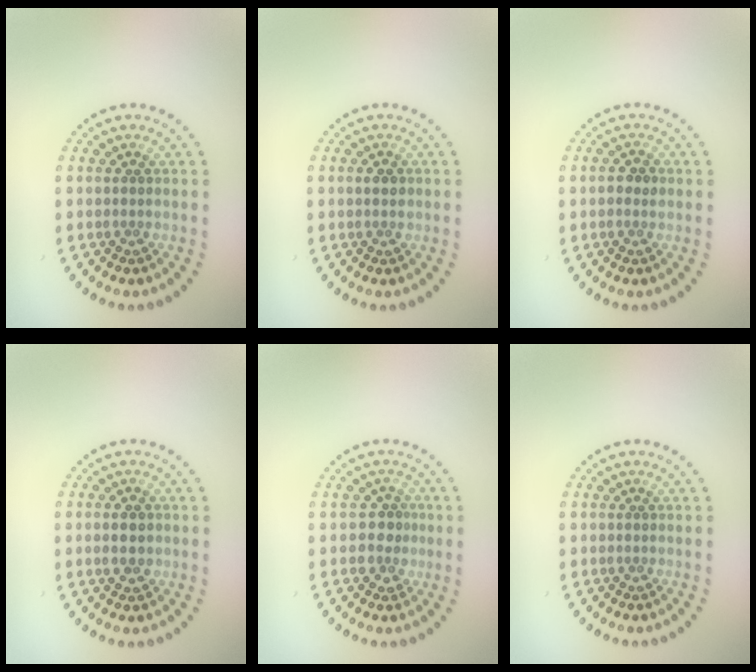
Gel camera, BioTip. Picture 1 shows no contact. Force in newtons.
{"total": 1.4, "press": 1.4, "slide": 0.2}
{"total": 1.5, "press": 1.5, "slide": 0.3}
{"total": 2.5, "press": 2.5, "slide": 0.1}
{"total": 2.1, "press": 2.0, "slide": 0.8}
{"total": 0.0}